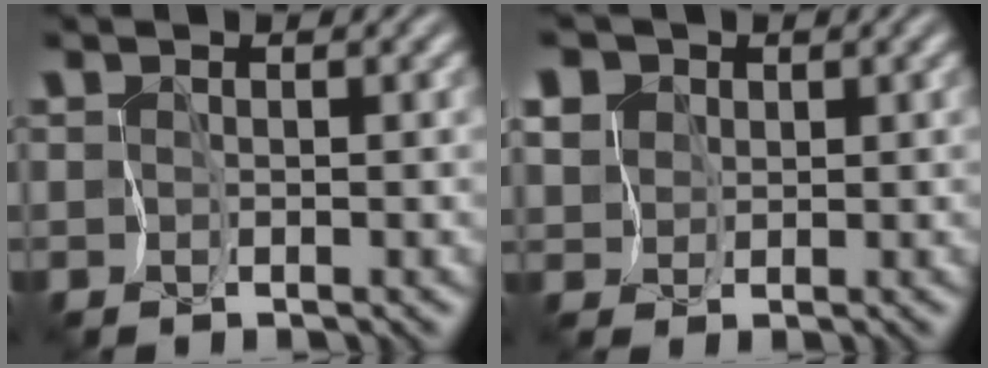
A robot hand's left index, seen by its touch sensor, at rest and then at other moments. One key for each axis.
{"total": 5.3, "fx": 2.5, "fy": 4.2, "fz": 2.0, "tx": -0.062, "ty": 0.020, "tz": 0.033}